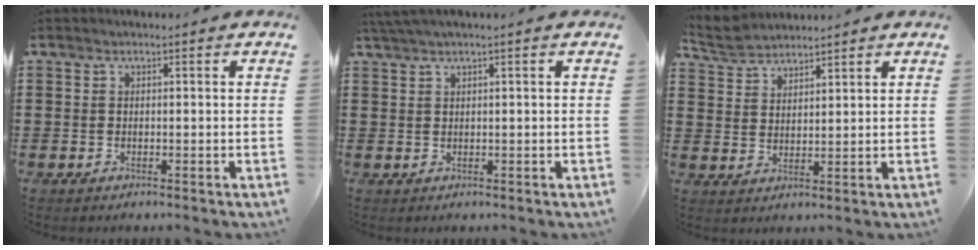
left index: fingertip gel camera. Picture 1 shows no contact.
{"total": 1.4, "force": [0.8, -0.3, 1.1], "torque": [-0.019, -0.002, 0.015]}
{"total": 3.9, "force": [3.7, 0.9, 0.3], "torque": [-0.020, -0.006, 0.070]}